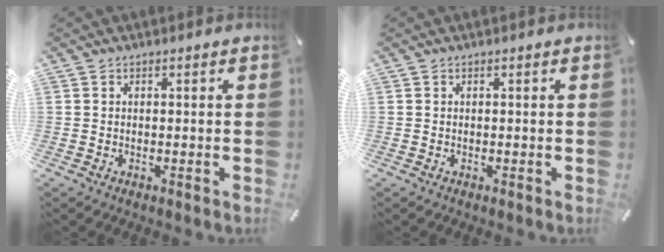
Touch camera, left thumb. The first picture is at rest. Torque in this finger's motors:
{"motor_torque": [0.00, 0.00, -0.05, 0.05, -0.01]}